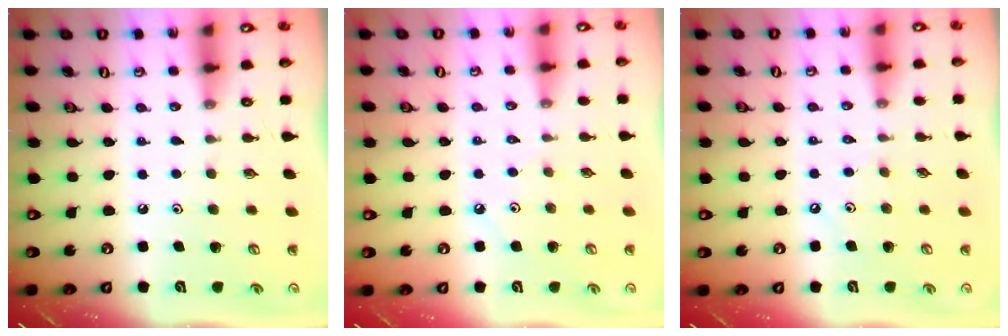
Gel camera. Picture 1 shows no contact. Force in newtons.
{"total": 2.1, "press": 2.1, "slide": 0.4}
{"total": 4.2, "press": 4.1, "slide": 0.7}